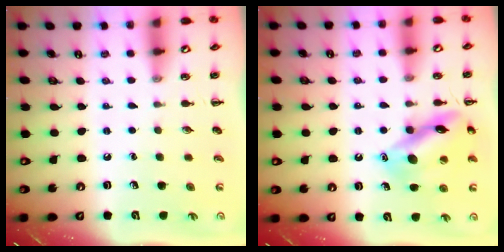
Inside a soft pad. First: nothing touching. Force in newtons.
{"total": 14.9, "press": 14.9, "slide": 1.3}